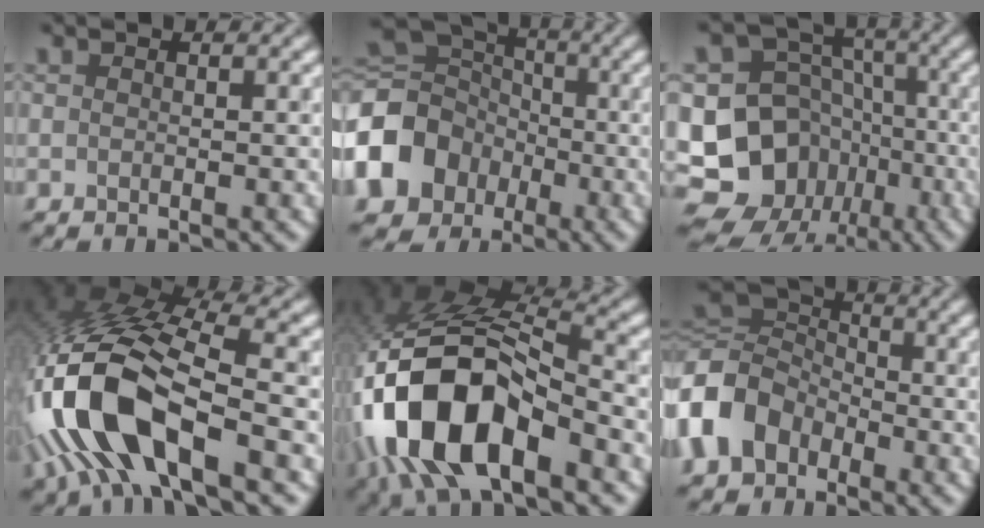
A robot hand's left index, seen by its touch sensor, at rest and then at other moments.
{"total": 12.6, "force": [-4.1, 10.5, 5.6], "torque": [-0.147, -0.019, -0.097]}
{"total": 16.6, "force": [-7.1, 13.8, 5.9], "torque": [-0.122, -0.009, -0.116]}
{"total": 13.4, "force": [-5.1, 6.2, 10.8], "torque": [-0.239, -0.010, -0.096]}
{"total": 13.6, "force": [-5.5, 6.6, 10.6], "torque": [-0.223, -0.005, -0.100]}
{"total": 7.4, "force": [-2.6, 5.7, 3.9], "torque": [-0.096, 0.006, -0.072]}